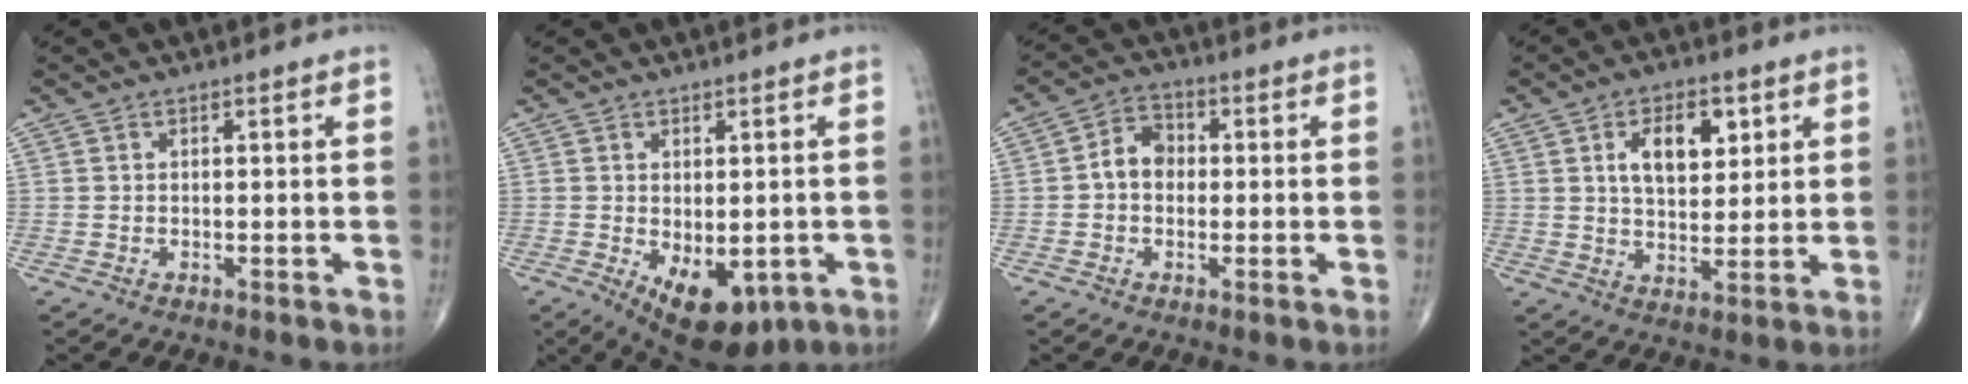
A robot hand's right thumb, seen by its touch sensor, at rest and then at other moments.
{"total": 11.1, "force": [-3.8, 6.0, 8.6], "torque": [-0.103, -0.007, -0.037]}
{"total": 5.5, "force": [-0.2, 4.3, 3.5], "torque": [-0.044, 0.021, -0.015]}
{"total": 9.6, "force": [3.4, 5.4, 7.2], "torque": [-0.085, -0.013, 0.058]}